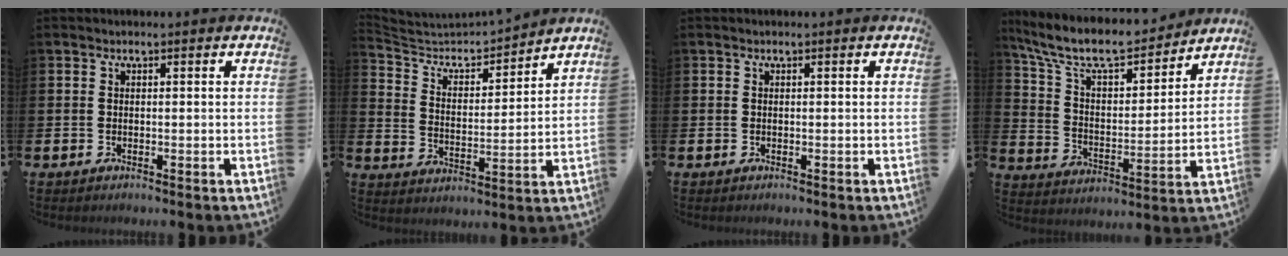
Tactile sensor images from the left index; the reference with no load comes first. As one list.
[{"total": 5.0, "force": [4.8, 1.1, 0.9], "torque": [-0.048, -0.041, 0.077]}, {"total": 0.0}, {"total": 9.7, "force": [8.8, 2.5, 3.3], "torque": [-0.113, -0.054, 0.154]}]